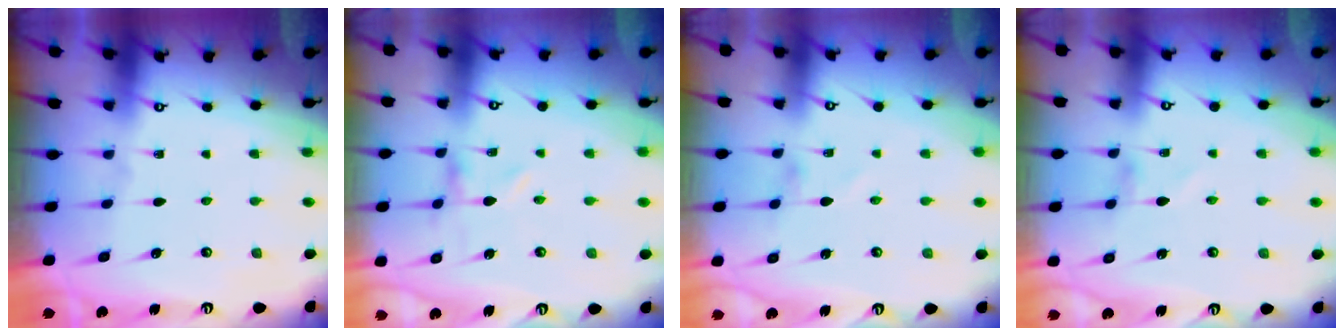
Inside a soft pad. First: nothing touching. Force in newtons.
{"total": 0.0}
{"total": 0.5, "press": 0.5, "slide": 0.1}
{"total": 0.8, "press": 0.8, "slide": 0.1}